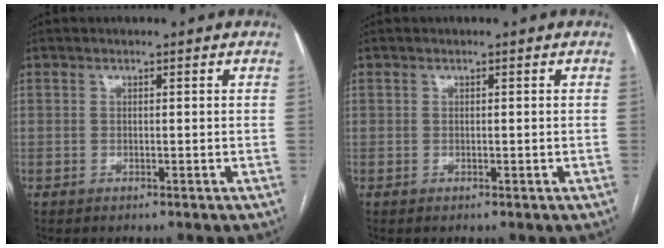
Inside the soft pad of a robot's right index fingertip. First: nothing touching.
{"total": 0.0}